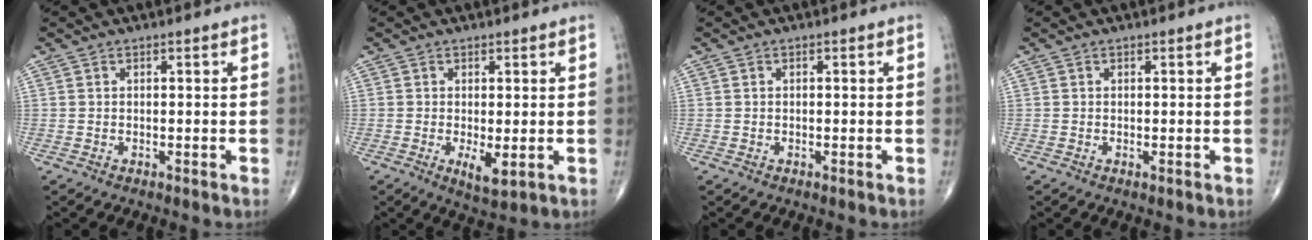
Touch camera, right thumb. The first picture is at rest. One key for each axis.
{"total": 3.8, "fx": -0.6, "fy": 1.3, "fz": 3.5, "tx": -0.058, "ty": -0.012, "tz": -0.005}
{"total": 0.0}
{"total": 0.0}